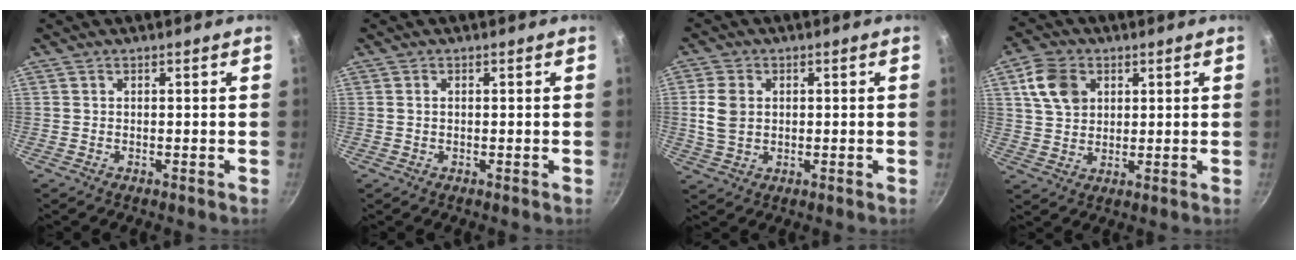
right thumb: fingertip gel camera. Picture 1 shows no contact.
{"total": 0.7, "force": [0.1, 0.5, 0.5], "torque": [-0.009, 0.003, 0.002]}
{"total": 6.4, "force": [0.7, 4.8, 4.1], "torque": [-0.074, 0.003, 0.012]}
{"total": 8.9, "force": [3.2, 6.6, 5.1], "torque": [-0.075, 0.001, 0.059]}